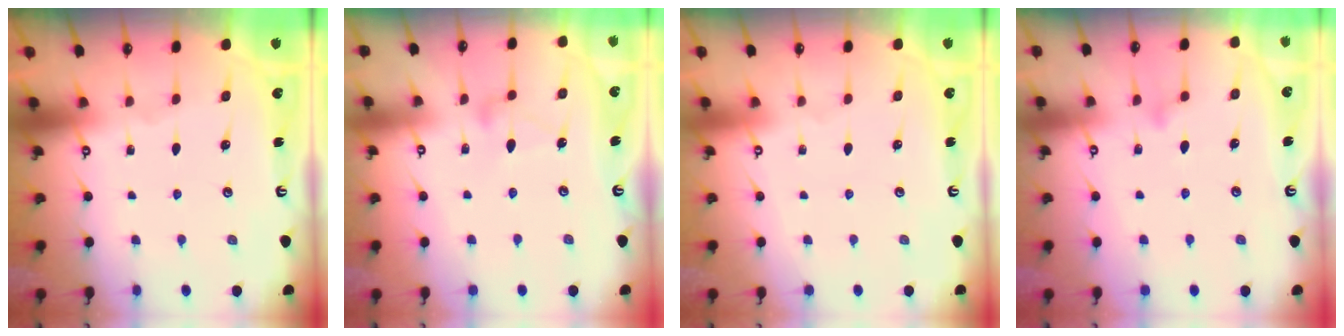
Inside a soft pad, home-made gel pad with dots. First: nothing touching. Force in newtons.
{"total": 8.8, "press": 8.8, "slide": 0.5}
{"total": 4.0, "press": 4.0, "slide": 0.1}
{"total": 7.3, "press": 7.2, "slide": 0.6}